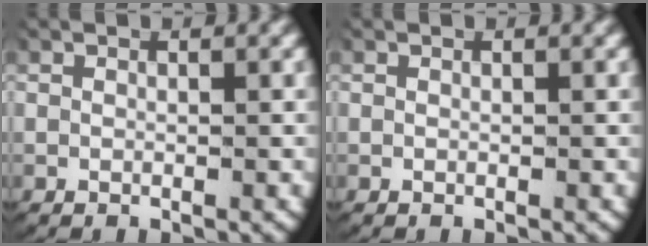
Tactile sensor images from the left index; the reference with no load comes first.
{"total": 0.0}